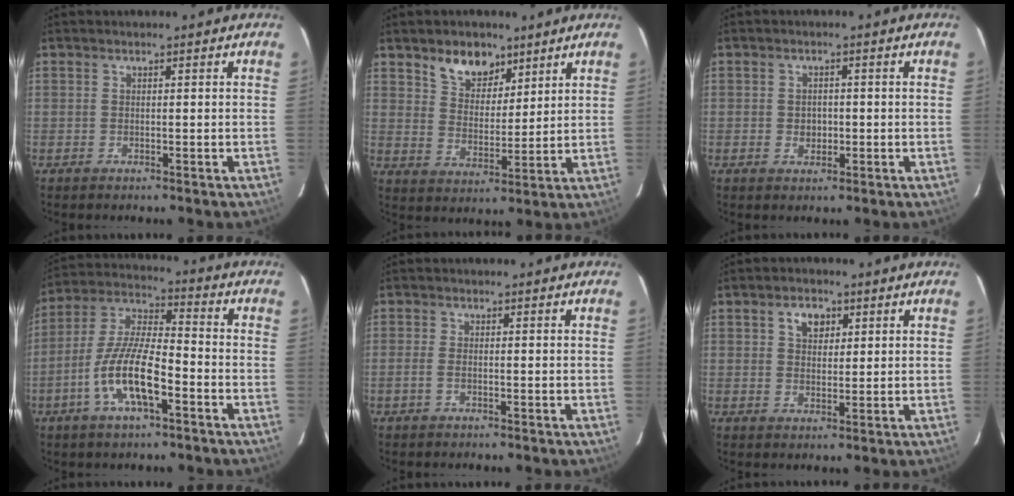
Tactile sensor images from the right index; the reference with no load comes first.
{"total": 8.6, "force": [5.8, 5.0, 3.8], "torque": [-0.058, 0.006, 0.107]}
{"total": 2.6, "force": [-0.4, 2.3, 1.2], "torque": [-0.020, 0.004, -0.005]}
{"total": 12.9, "force": [-5.4, 3.8, 11.1], "torque": [-0.231, -0.002, -0.104]}
{"total": 1.4, "force": [-0.6, 0.7, 1.1], "torque": [-0.027, 0.000, -0.014]}
{"total": 4.4, "force": [2.0, 3.0, 2.4], "torque": [-0.034, 0.010, 0.037]}